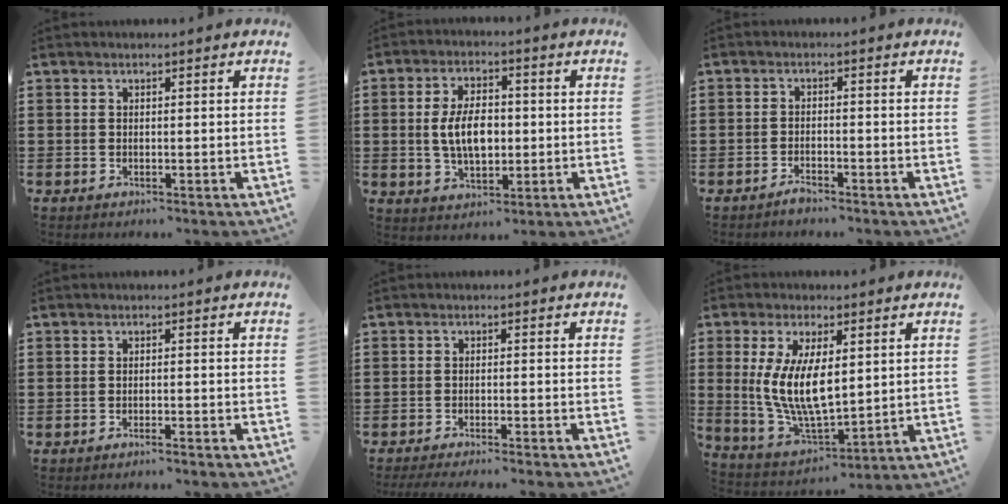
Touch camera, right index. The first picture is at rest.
{"total": 7.1, "force": [-0.1, 3.9, 6.0], "torque": [-0.112, 0.000, -0.009]}
{"total": 1.8, "force": [-1.6, 0.1, 0.7], "torque": [-0.018, -0.002, -0.030]}
{"total": 1.2, "force": [-1.0, -0.2, 0.5], "torque": [-0.010, -0.002, -0.019]}
{"total": 2.0, "force": [-1.9, -0.5, 0.6], "torque": [-0.008, -0.002, -0.037]}
{"total": 10.3, "force": [1.3, 4.5, 9.2], "torque": [-0.194, -0.001, 0.024]}